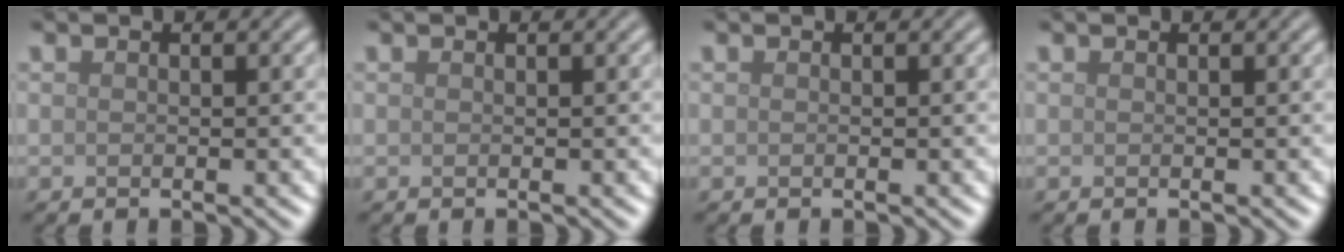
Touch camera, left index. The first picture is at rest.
{"total": 0.0}
{"total": 0.0}
{"total": 0.0}